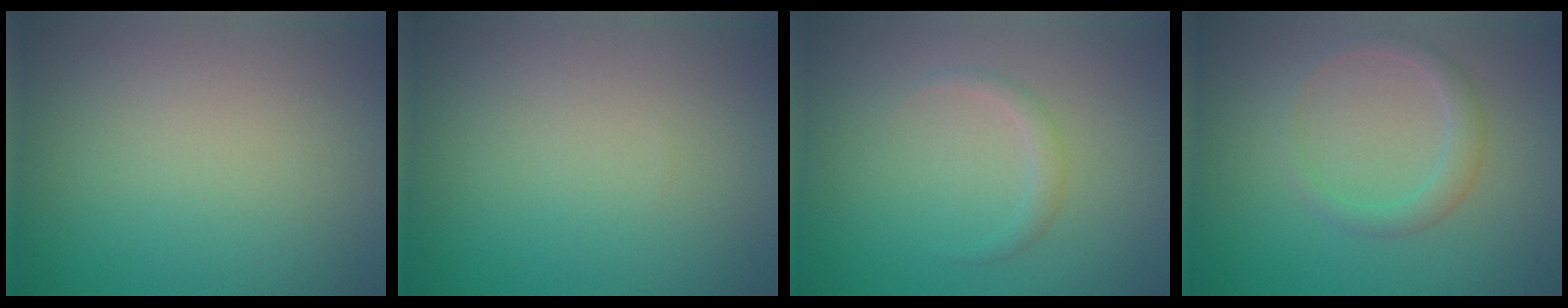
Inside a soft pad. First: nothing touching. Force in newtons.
{"total": 0.0}
{"total": 1.1, "press": 1.1, "slide": 0.0}
{"total": 1.8, "press": 1.8, "slide": 0.0}